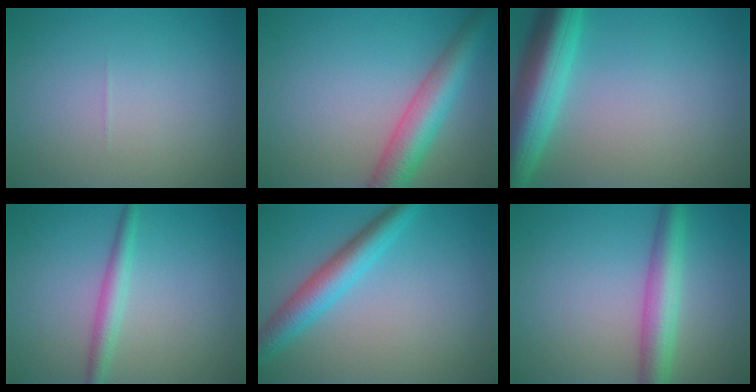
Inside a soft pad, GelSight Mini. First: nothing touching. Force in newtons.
{"total": 5.7, "press": 5.7, "slide": 0.3}
{"total": 7.9, "press": 7.9, "slide": 0.4}
{"total": 2.2, "press": 2.2, "slide": 0.1}
{"total": 4.3, "press": 4.3, "slide": 0.2}
{"total": 4.7, "press": 4.7, "slide": 0.1}